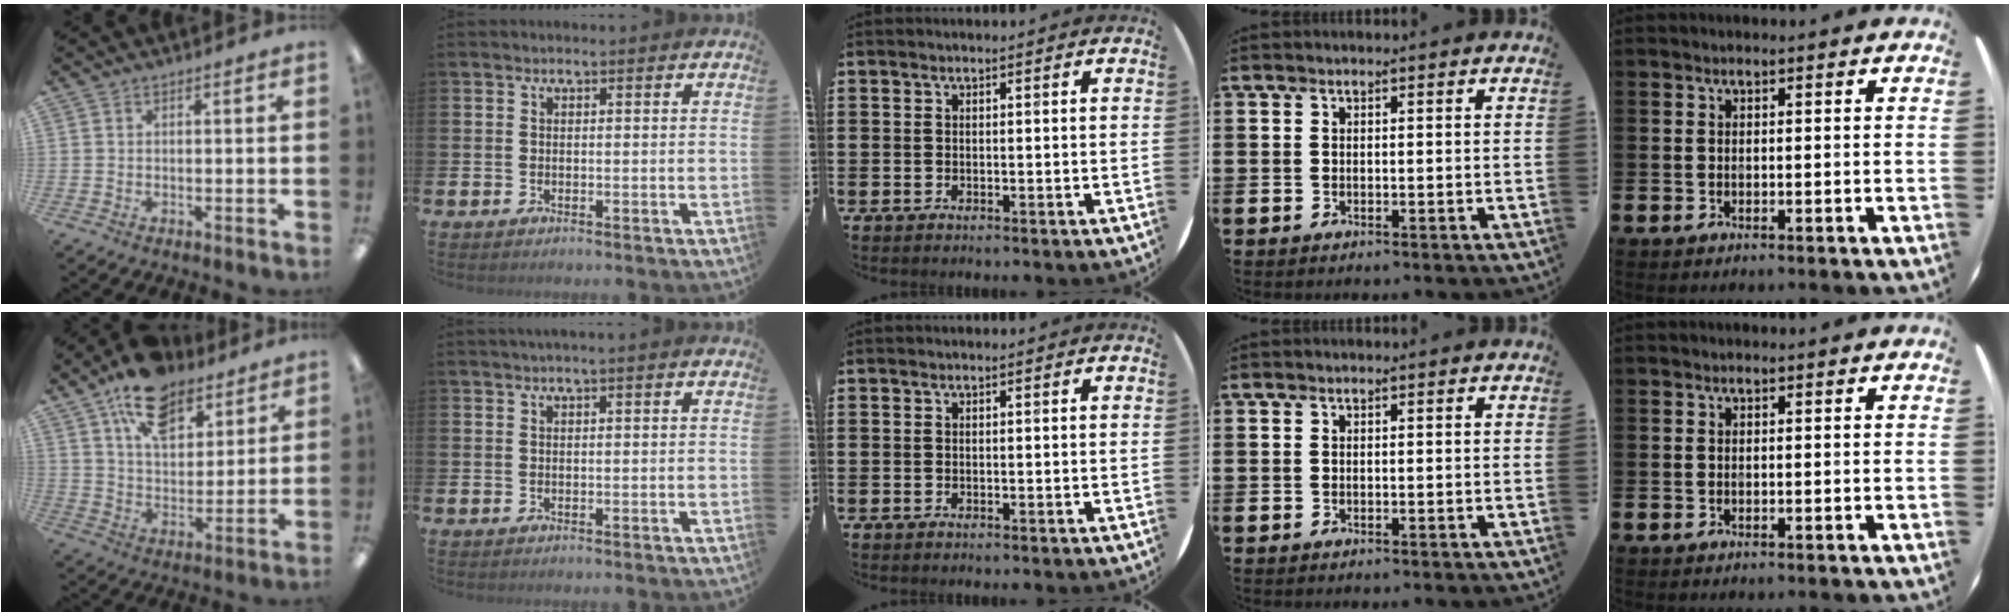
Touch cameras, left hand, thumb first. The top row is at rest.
{"thumb": {"total": 14.8, "force": [10.0, 8.0, 7.3], "torque": [-0.116, -0.047, 0.182]}, "index": {"total": 0.8, "force": [0.4, -0.2, 0.7], "torque": [-0.015, 0.003, 0.007]}}